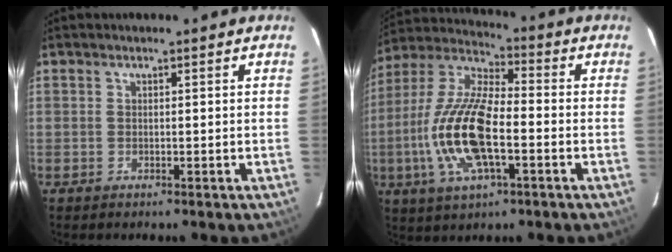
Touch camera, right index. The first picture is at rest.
{"total": 17.2, "force": [-4.0, 6.1, 15.5], "torque": [-0.326, -0.004, -0.082]}